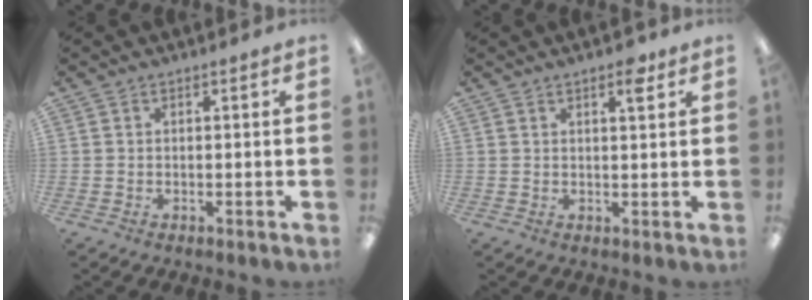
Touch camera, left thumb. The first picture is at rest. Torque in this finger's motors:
{"motor_torque": [0.03, 0.17, -0.25, 0.11, 0.03]}